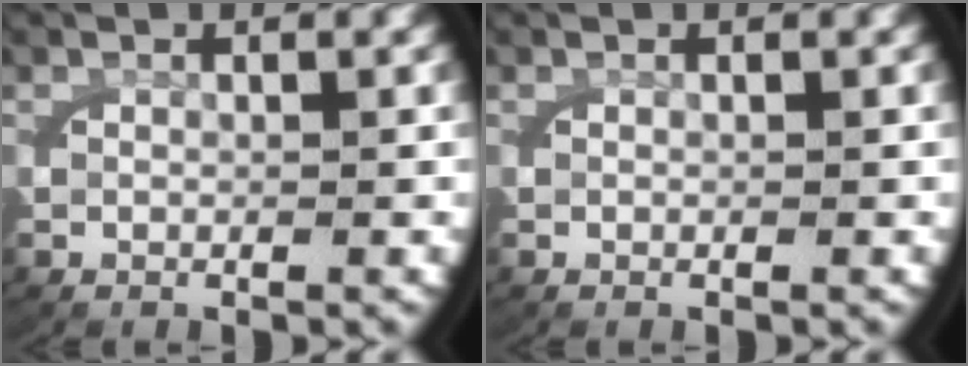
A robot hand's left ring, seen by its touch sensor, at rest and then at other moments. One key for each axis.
{"total": 0.0}